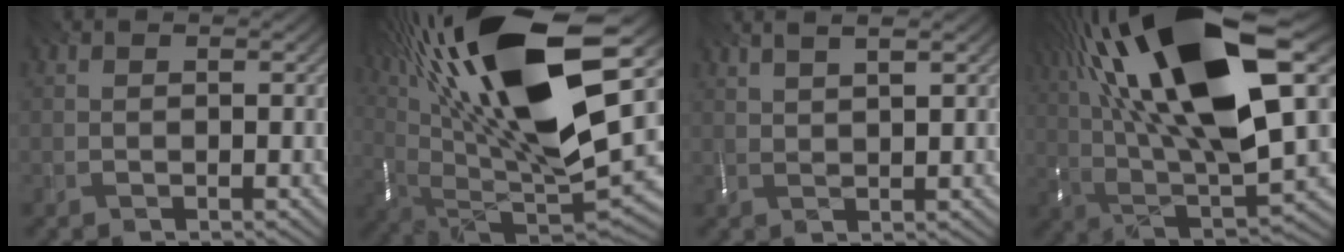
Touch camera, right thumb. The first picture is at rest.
{"total": 21.1, "force": [7.6, 8.4, 17.8], "torque": [-0.348, 0.036, 0.128]}
{"total": 3.1, "force": [2.1, 0.3, 2.3], "torque": [-0.037, 0.007, 0.034]}
{"total": 21.4, "force": [7.1, 7.5, 18.8], "torque": [-0.353, 0.054, 0.111]}